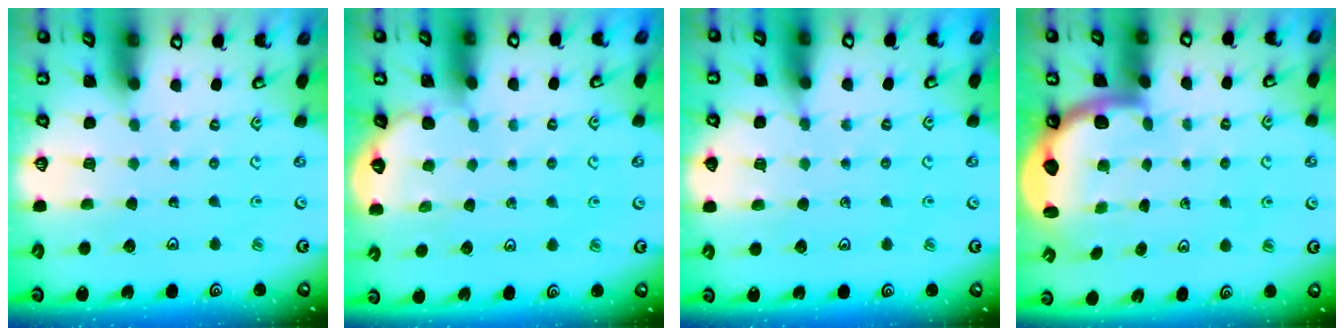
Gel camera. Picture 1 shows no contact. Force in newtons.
{"total": 2.0, "press": 2.0, "slide": 0.1}
{"total": 6.0, "press": 6.0, "slide": 0.7}
{"total": 2.5, "press": 2.2, "slide": 1.2}